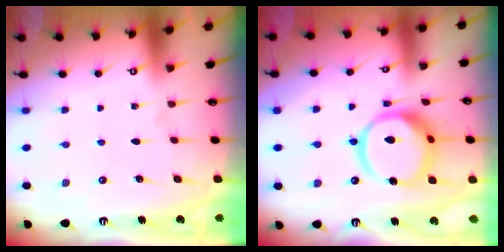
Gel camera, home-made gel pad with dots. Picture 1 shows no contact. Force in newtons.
{"total": 16.1, "press": 16.0, "slide": 1.8}